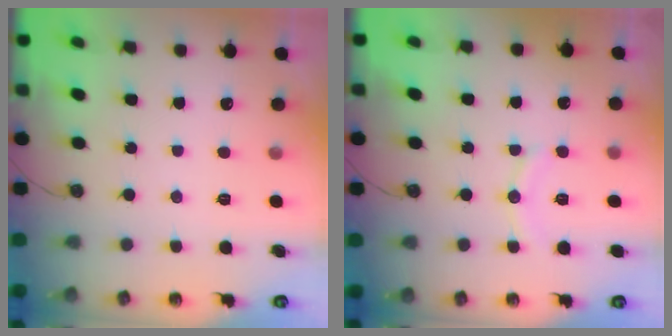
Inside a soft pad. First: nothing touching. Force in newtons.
{"total": 8.2, "press": 8.1, "slide": 0.8}